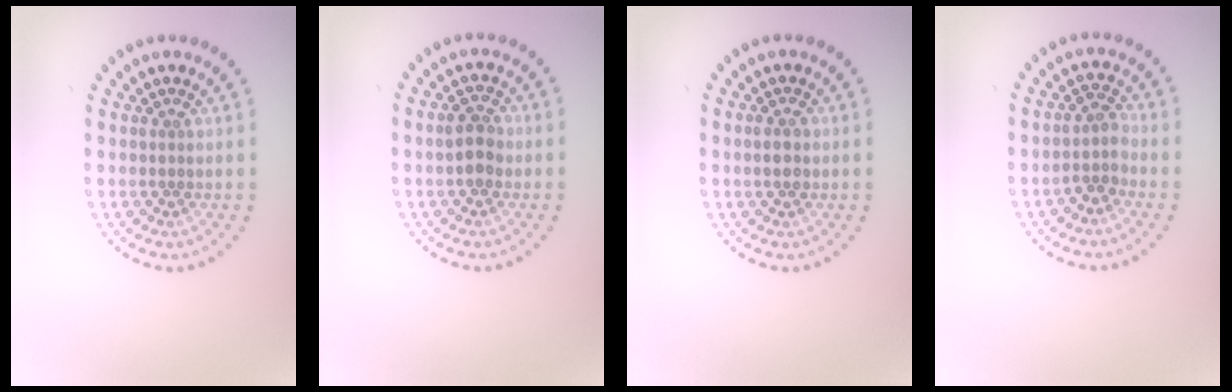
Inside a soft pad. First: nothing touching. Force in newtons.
{"total": 2.3, "press": 2.3, "slide": 0.1}
{"total": 1.4, "press": 1.4, "slide": 0.2}
{"total": 1.9, "press": 1.5, "slide": 1.2}